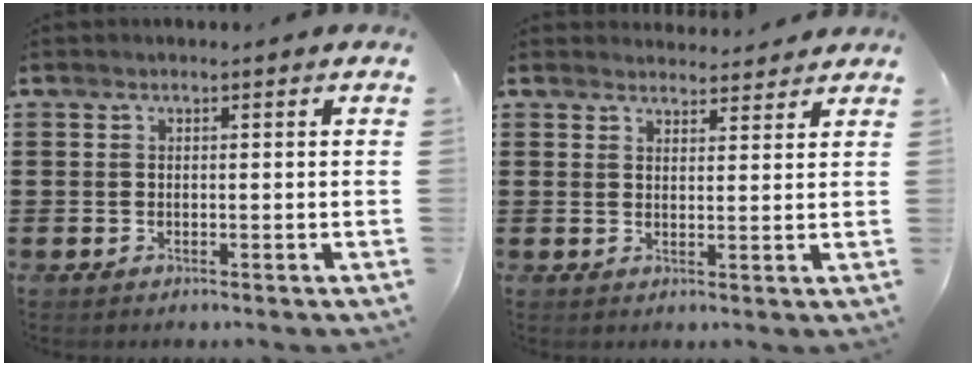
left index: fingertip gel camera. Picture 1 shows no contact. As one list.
[{"total": 2.6, "force": [2.6, 0.5, 0.0], "torque": [0.000, -0.010, 0.047]}]